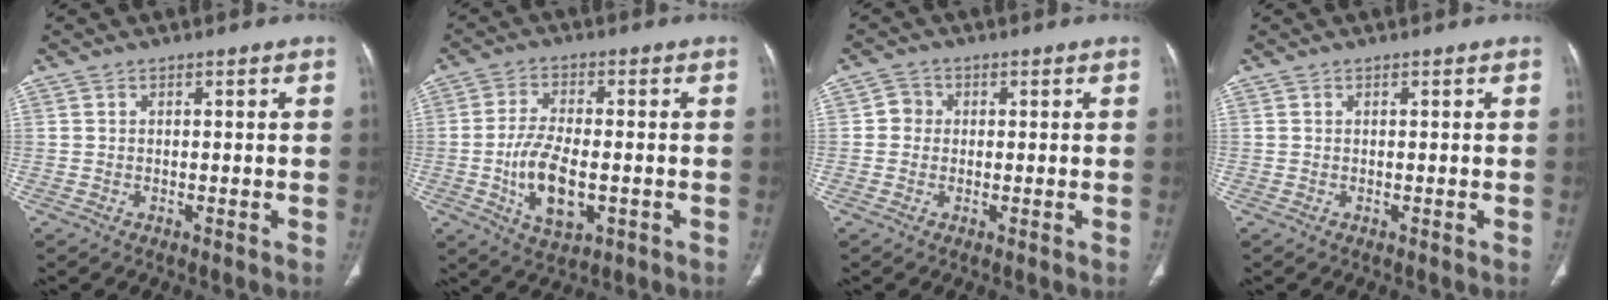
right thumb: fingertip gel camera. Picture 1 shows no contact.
{"total": 10.3, "force": [-2.2, 5.0, 8.7], "torque": [-0.159, 0.002, -0.035]}
{"total": 2.7, "force": [0.1, 2.5, 0.8], "torque": [0.004, 0.007, -0.005]}
{"total": 0.0}